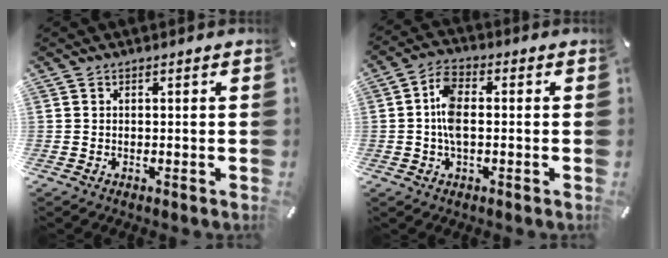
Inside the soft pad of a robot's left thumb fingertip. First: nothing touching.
{"total": 6.9, "force": [-0.4, 3.6, 5.9], "torque": [-0.130, 0.002, -0.011]}